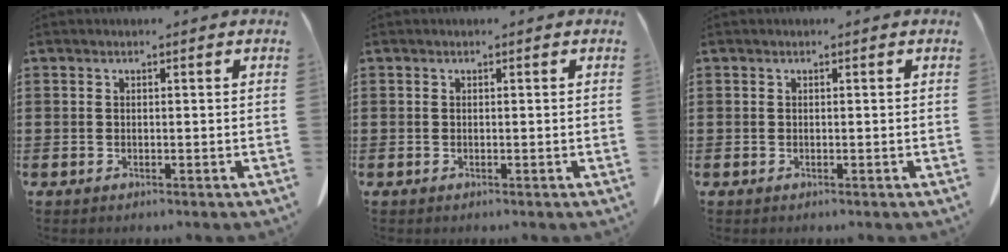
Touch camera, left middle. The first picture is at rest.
{"total": 0.0}
{"total": 0.0}